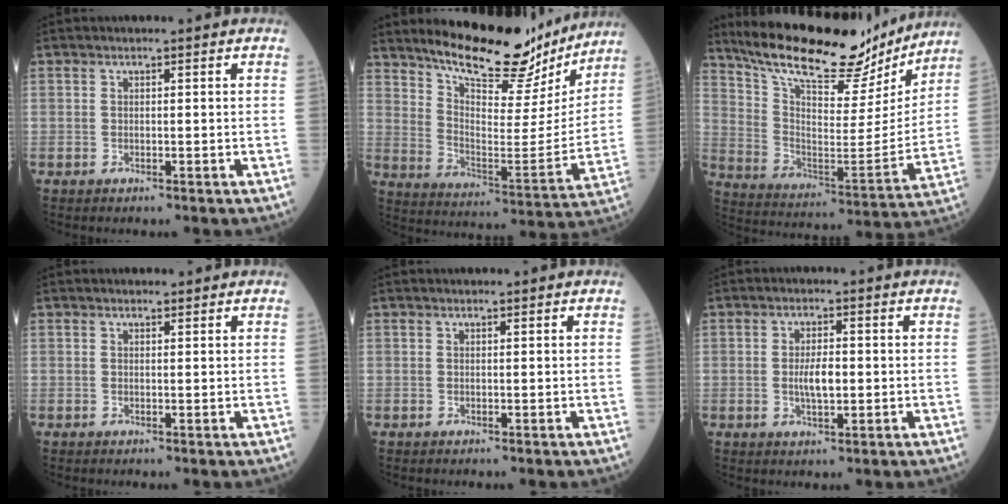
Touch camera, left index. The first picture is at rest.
{"total": 20.4, "force": [17.8, 5.2, 8.5], "torque": [-0.122, -0.030, 0.259]}
{"total": 24.5, "force": [21.0, 6.0, 11.1], "torque": [-0.182, -0.012, 0.319]}
{"total": 1.2, "force": [1.0, 0.5, 0.3], "torque": [0.000, 0.005, 0.014]}
{"total": 0.6, "force": [0.5, 0.1, 0.1], "torque": [-0.004, 0.003, 0.008]}
{"total": 3.7, "force": [-0.3, 1.2, 3.5], "torque": [-0.062, -0.002, -0.005]}